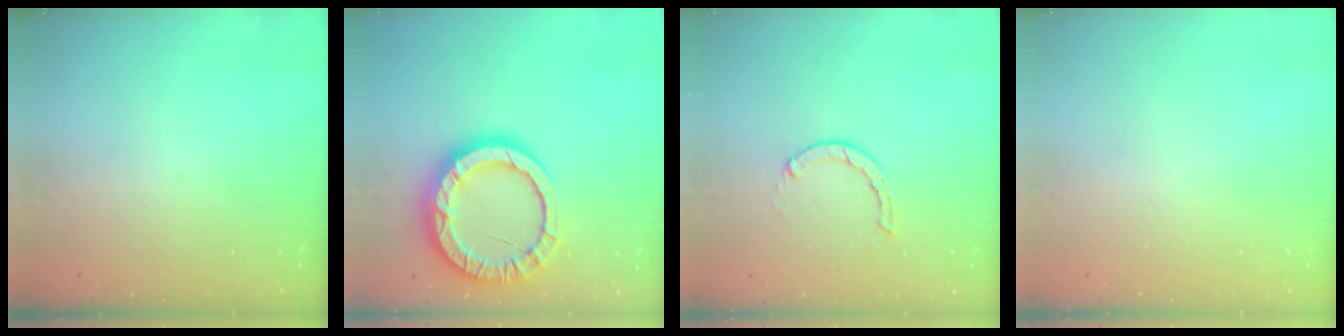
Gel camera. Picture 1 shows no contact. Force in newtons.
{"total": 17.2, "press": 17.1, "slide": 1.5}
{"total": 2.8, "press": 2.7, "slide": 0.4}
{"total": 0.0}